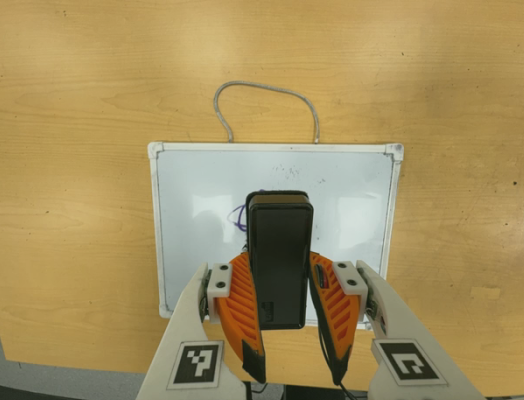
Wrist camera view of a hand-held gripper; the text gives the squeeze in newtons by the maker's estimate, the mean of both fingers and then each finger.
{"total": 6.5, "left": 5.2, "right": 7.9}